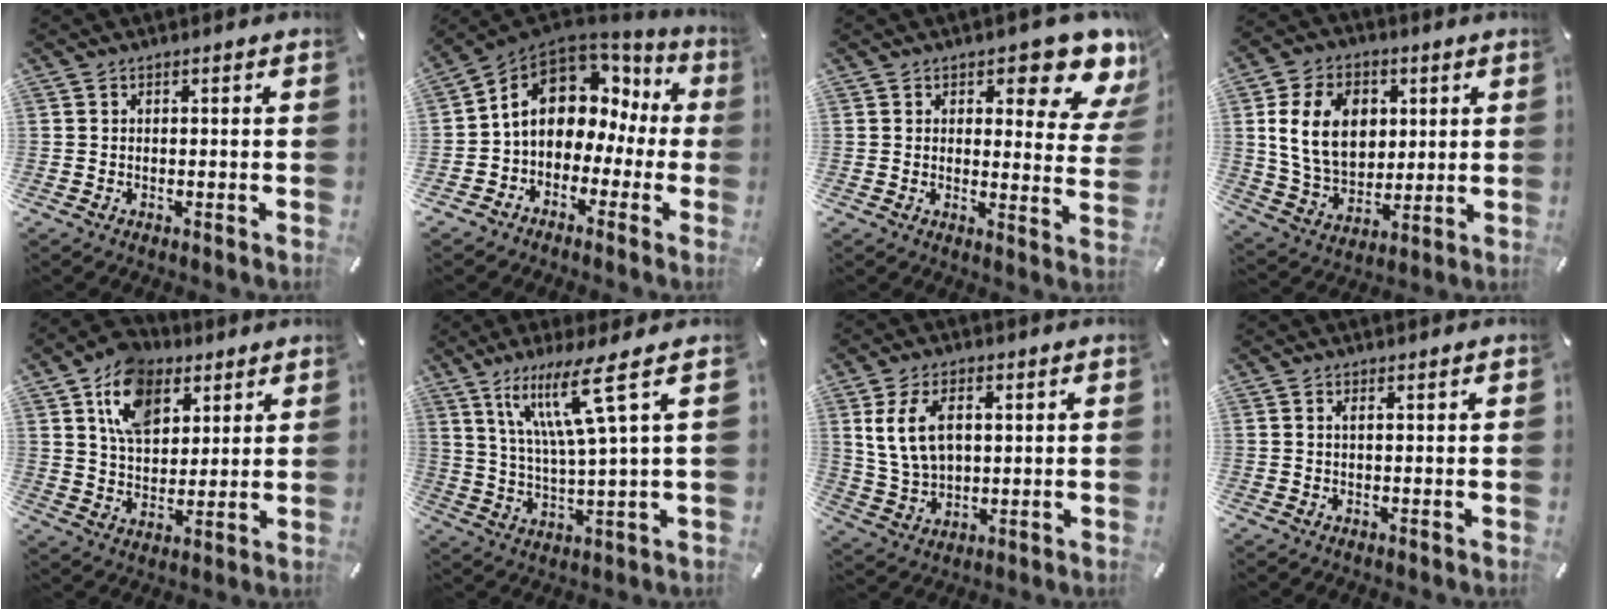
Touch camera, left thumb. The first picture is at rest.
{"total": 10.8, "force": [3.3, 8.2, 6.0], "torque": [-0.126, -0.012, 0.062]}
{"total": 11.5, "force": [7.7, 4.4, 7.3], "torque": [-0.075, -0.061, 0.127]}
{"total": 14.4, "force": [3.3, 11.0, 8.8], "torque": [-0.180, 0.008, 0.059]}
{"total": 12.6, "force": [6.8, 8.4, 6.5], "torque": [-0.113, -0.019, 0.125]}
{"total": 13.7, "force": [6.9, 1.2, 11.8], "torque": [-0.245, -0.019, 0.107]}
{"total": 9.5, "force": [2.9, 6.4, 6.4], "torque": [-0.139, 0.000, 0.049]}
{"total": 1.2, "force": [0.6, 0.0, 1.1], "torque": [-0.022, -0.001, 0.009]}